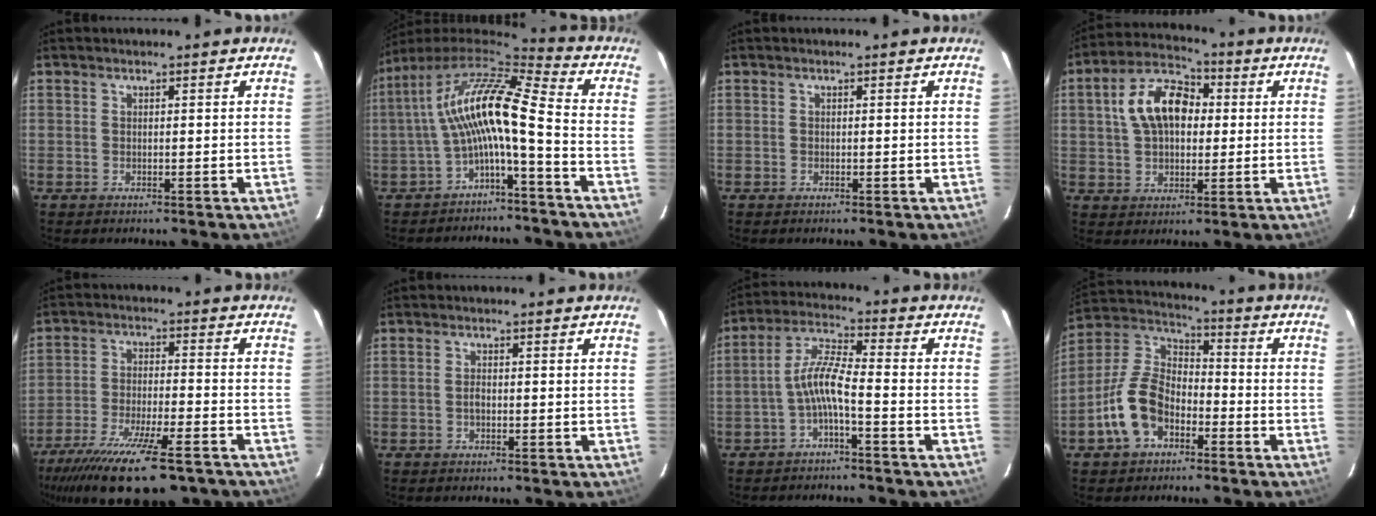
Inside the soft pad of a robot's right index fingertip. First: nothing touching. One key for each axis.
{"total": 12.3, "fx": -1.7, "fy": 1.7, "fz": 12.1, "tx": -0.232, "ty": 0.020, "tz": -0.035}
{"total": 0.0}
{"total": 12.1, "fx": 2.0, "fy": 7.7, "fz": 9.1, "tx": -0.173, "ty": 0.034, "tz": 0.030}
{"total": 19.2, "fx": -14.4, "fy": 4.5, "fz": 11.9, "tx": -0.235, "ty": -0.045, "tz": -0.232}
{"total": 0.9, "fx": -0.2, "fy": 0.4, "fz": 0.7, "tx": -0.015, "ty": 0.002, "tz": -0.004}
{"total": 6.0, "fx": -2.7, "fy": 0.7, "fz": 5.3, "tx": -0.126, "ty": 0.018, "tz": -0.052}
{"total": 12.3, "fx": -5.8, "fy": 7.8, "fz": 7.5, "tx": -0.161, "ty": 0.021, "tz": -0.109}